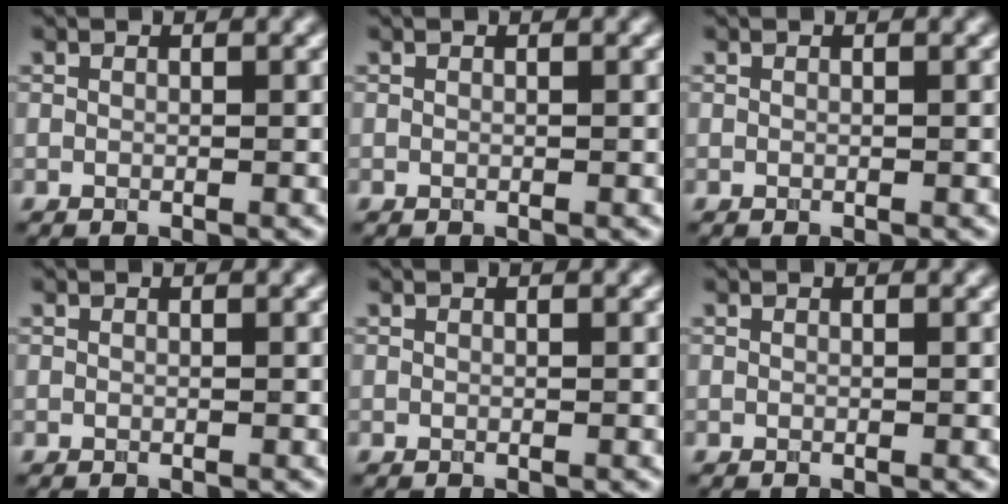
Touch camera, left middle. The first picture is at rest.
{"total": 0.0}
{"total": 0.0}
{"total": 0.0}
{"total": 0.0}
{"total": 0.0}